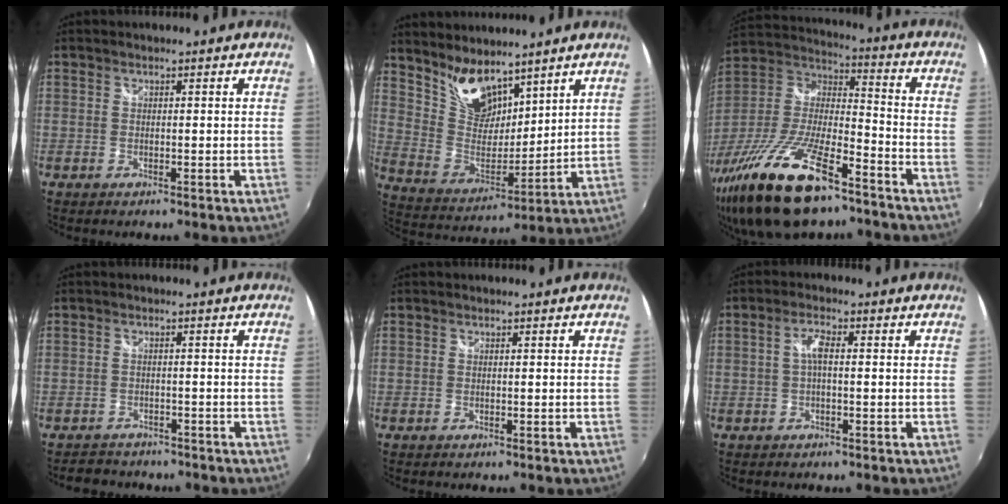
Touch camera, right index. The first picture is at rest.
{"total": 11.8, "force": [9.2, 5.2, 5.3], "torque": [-0.106, -0.001, 0.193]}
{"total": 26.1, "force": [-16.4, 8.7, 18.3], "torque": [-0.371, -0.045, -0.288]}
{"total": 4.5, "force": [-3.9, 2.3, 0.5], "torque": [-0.020, 0.007, -0.059]}
{"total": 0.0}
{"total": 2.8, "force": [-0.1, 0.9, 2.7], "torque": [-0.054, 0.008, -0.002]}